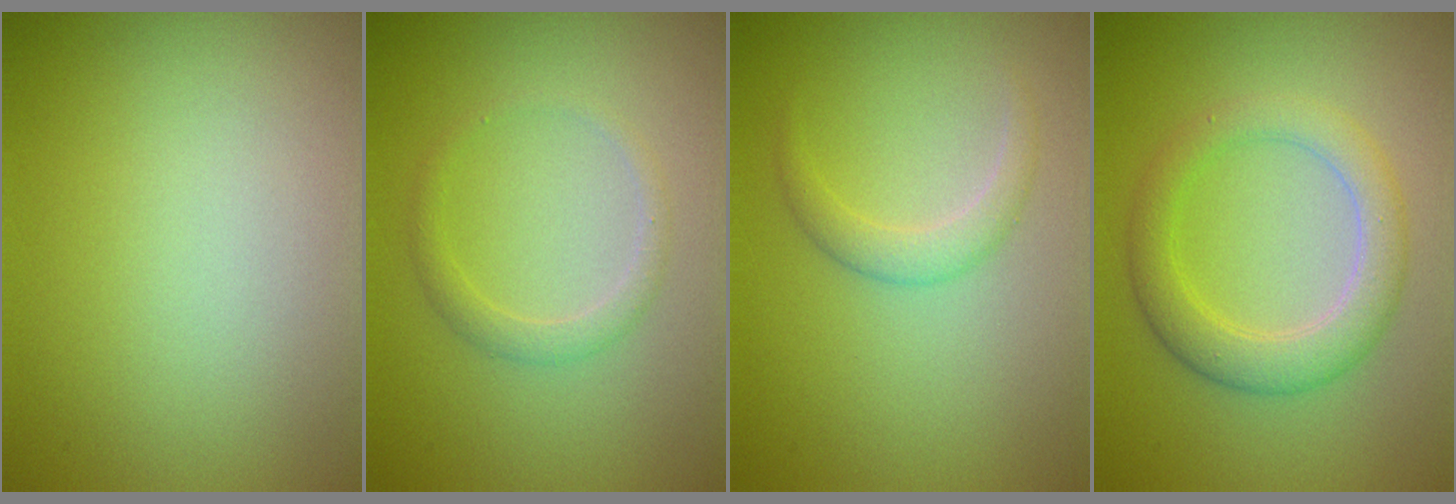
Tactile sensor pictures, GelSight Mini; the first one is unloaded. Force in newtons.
{"total": 1.5, "press": 1.4, "slide": 0.0}
{"total": 1.7, "press": 1.7, "slide": 0.1}
{"total": 3.9, "press": 3.9, "slide": 0.2}